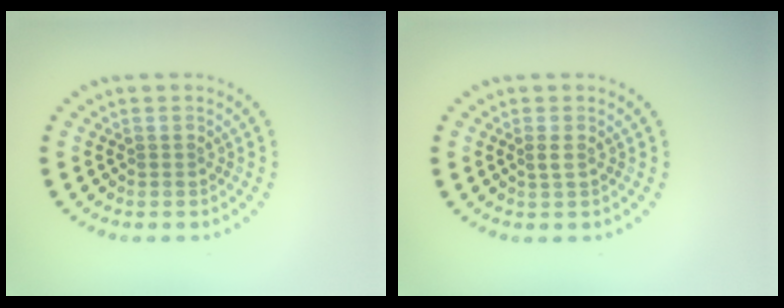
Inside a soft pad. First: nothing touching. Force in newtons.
{"total": 0.8, "press": 0.7, "slide": 0.2}